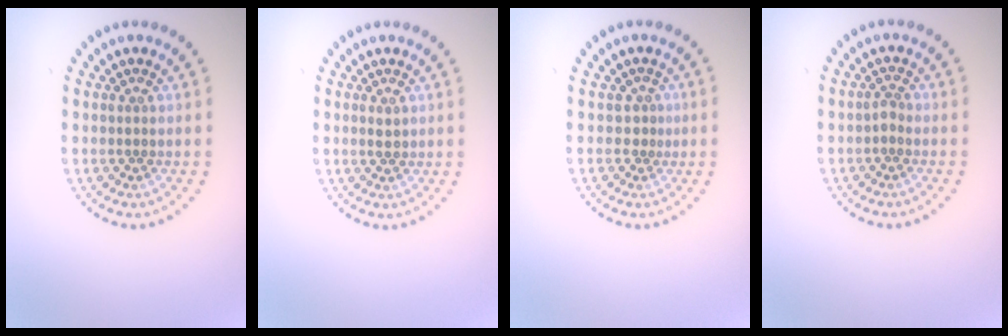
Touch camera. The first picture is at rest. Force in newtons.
{"total": 0.9, "press": 0.9, "slide": 0.1}
{"total": 0.9, "press": 0.3, "slide": 0.8}
{"total": 0.9, "press": 0.7, "slide": 0.6}